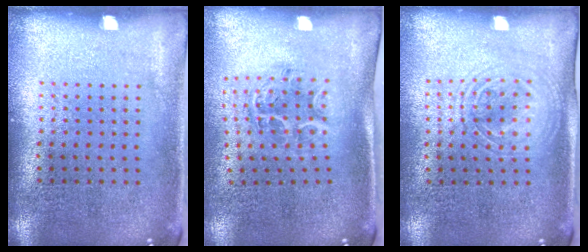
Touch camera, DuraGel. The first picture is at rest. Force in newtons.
{"total": 1.1, "press": 1.1, "slide": 0.2}
{"total": 1.5, "press": 1.3, "slide": 0.6}